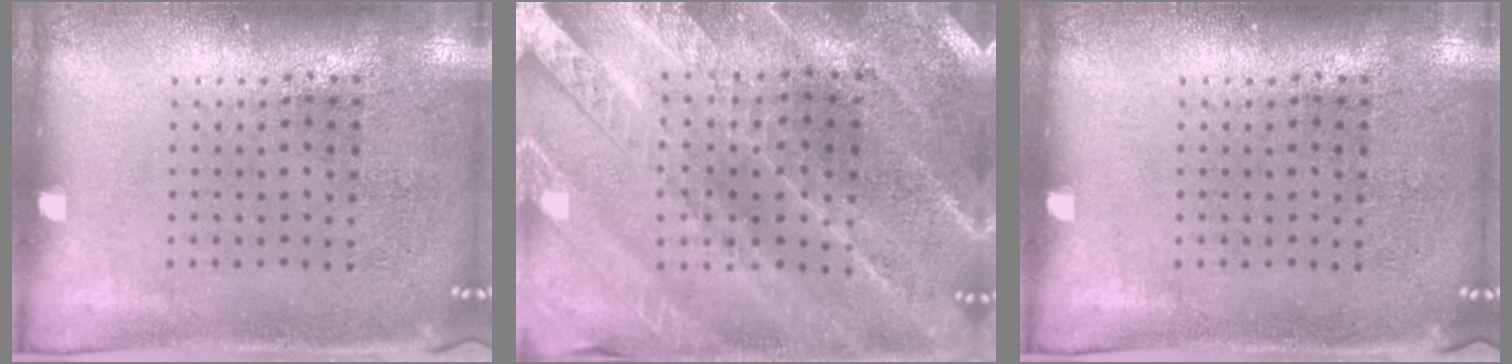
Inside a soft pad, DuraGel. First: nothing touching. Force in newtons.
{"total": 2.4, "press": 2.4, "slide": 0.2}
{"total": 0.0}